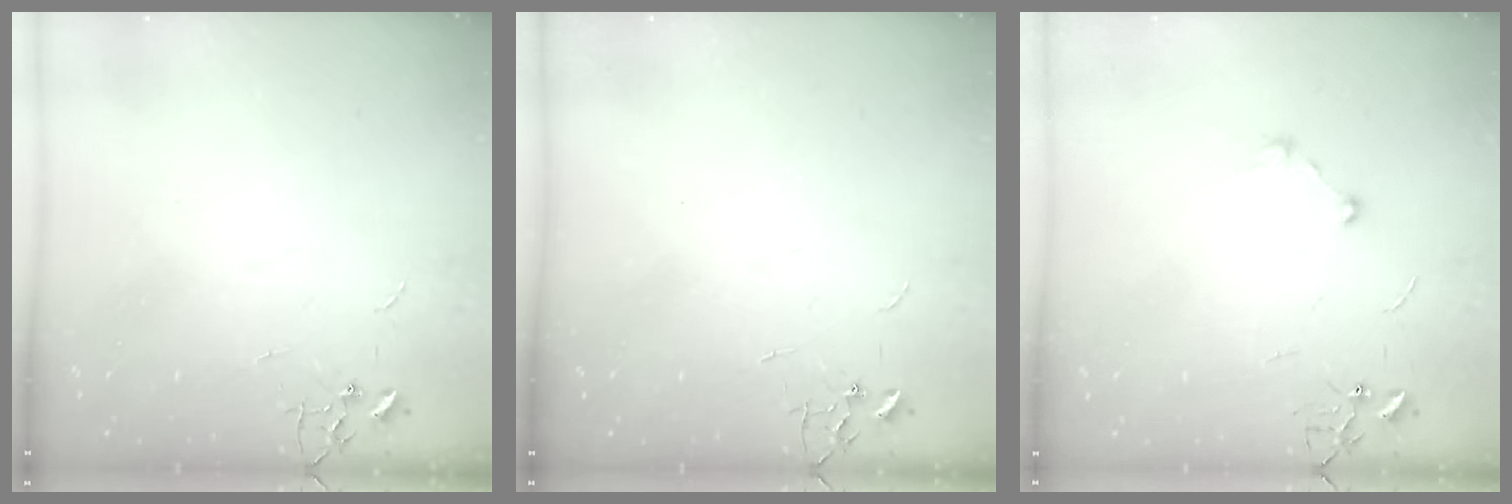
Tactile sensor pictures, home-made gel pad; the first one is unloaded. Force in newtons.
{"total": 0.0}
{"total": 6.2, "press": 6.2, "slide": 0.7}